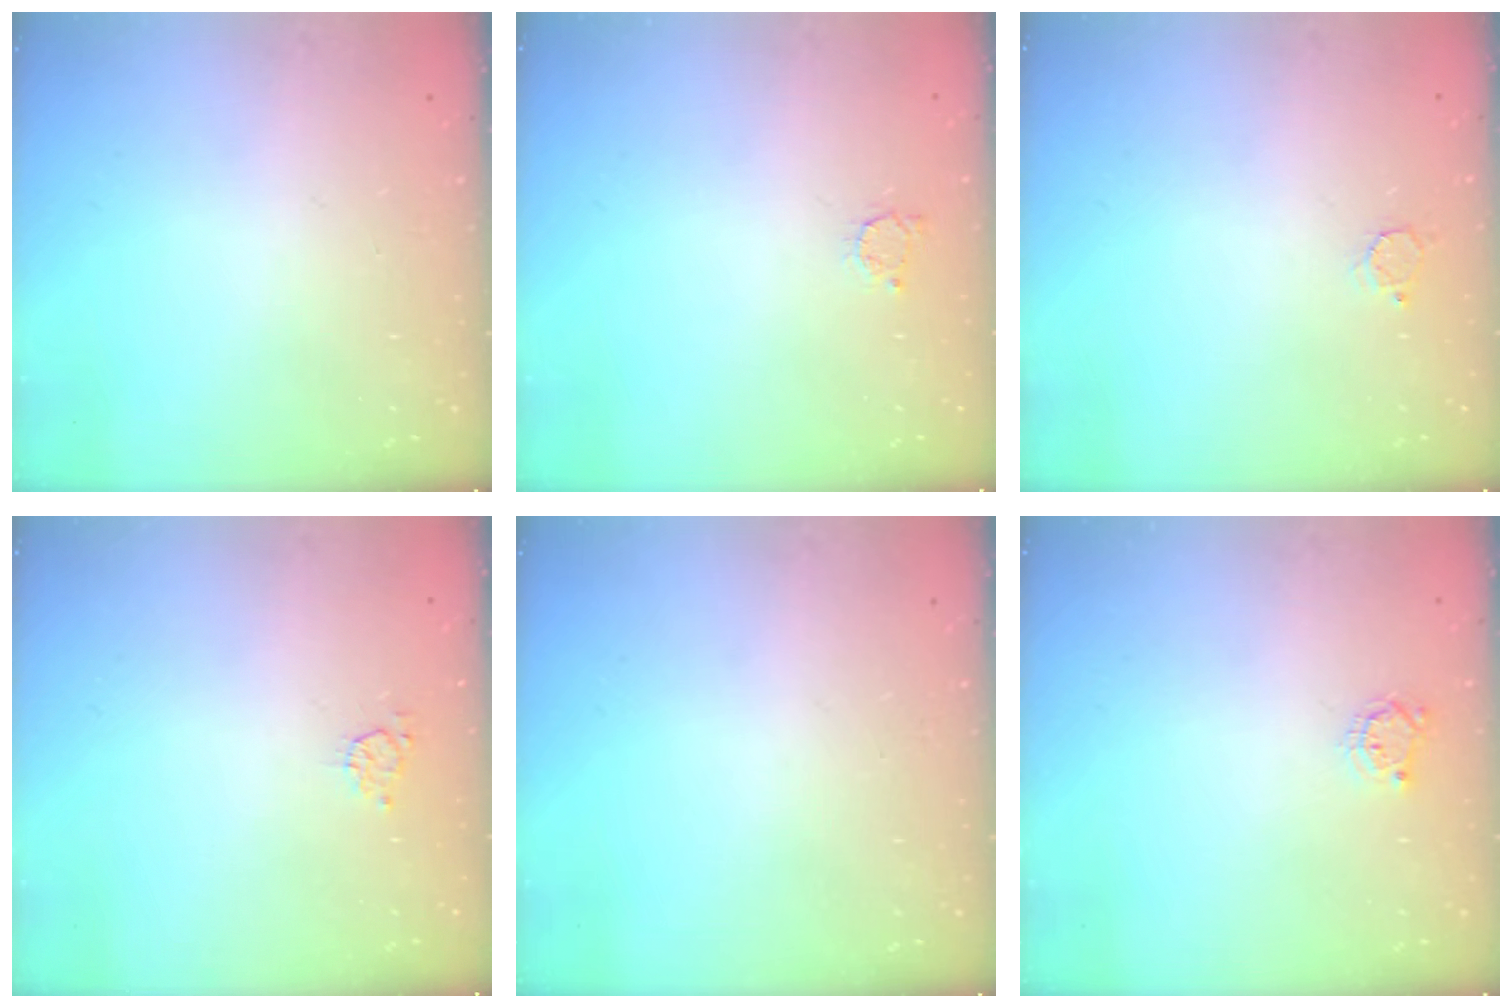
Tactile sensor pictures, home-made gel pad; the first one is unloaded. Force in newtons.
{"total": 2.4, "press": 2.4, "slide": 0.3}
{"total": 2.1, "press": 2.1, "slide": 0.2}
{"total": 3.9, "press": 3.9, "slide": 0.5}
{"total": 0.0}
{"total": 3.8, "press": 3.8, "slide": 0.5}